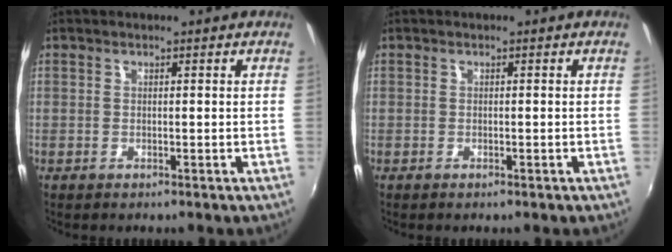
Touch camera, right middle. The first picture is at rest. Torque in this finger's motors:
{"motor_torque": [-0.09, 0.02, 0.05, 0.01]}